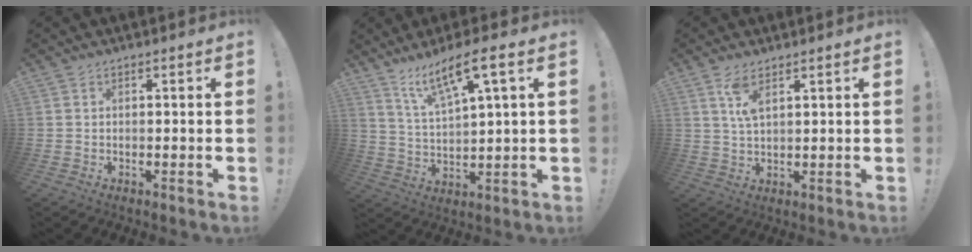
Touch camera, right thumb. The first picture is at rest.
{"total": 10.6, "force": [6.5, 1.8, 8.2], "torque": [-0.151, -0.025, 0.107]}
{"total": 5.3, "force": [3.1, 1.7, 3.9], "torque": [-0.067, -0.013, 0.051]}